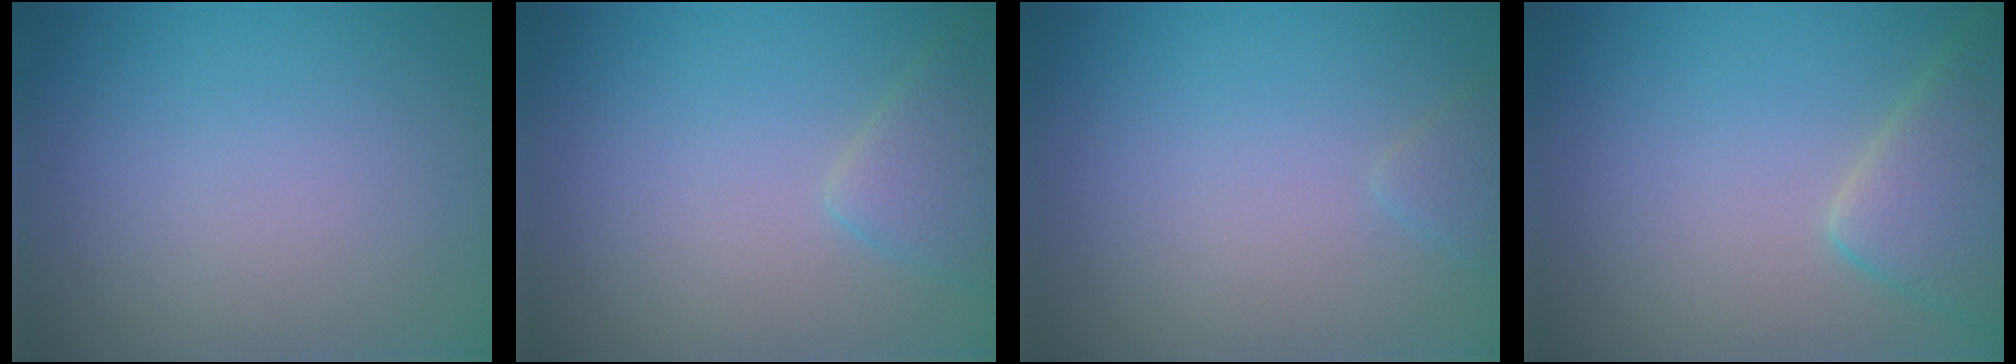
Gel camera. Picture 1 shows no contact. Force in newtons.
{"total": 2.8, "press": 2.8, "slide": 0.2}
{"total": 1.0, "press": 1.0, "slide": 0.1}
{"total": 5.1, "press": 5.1, "slide": 0.5}